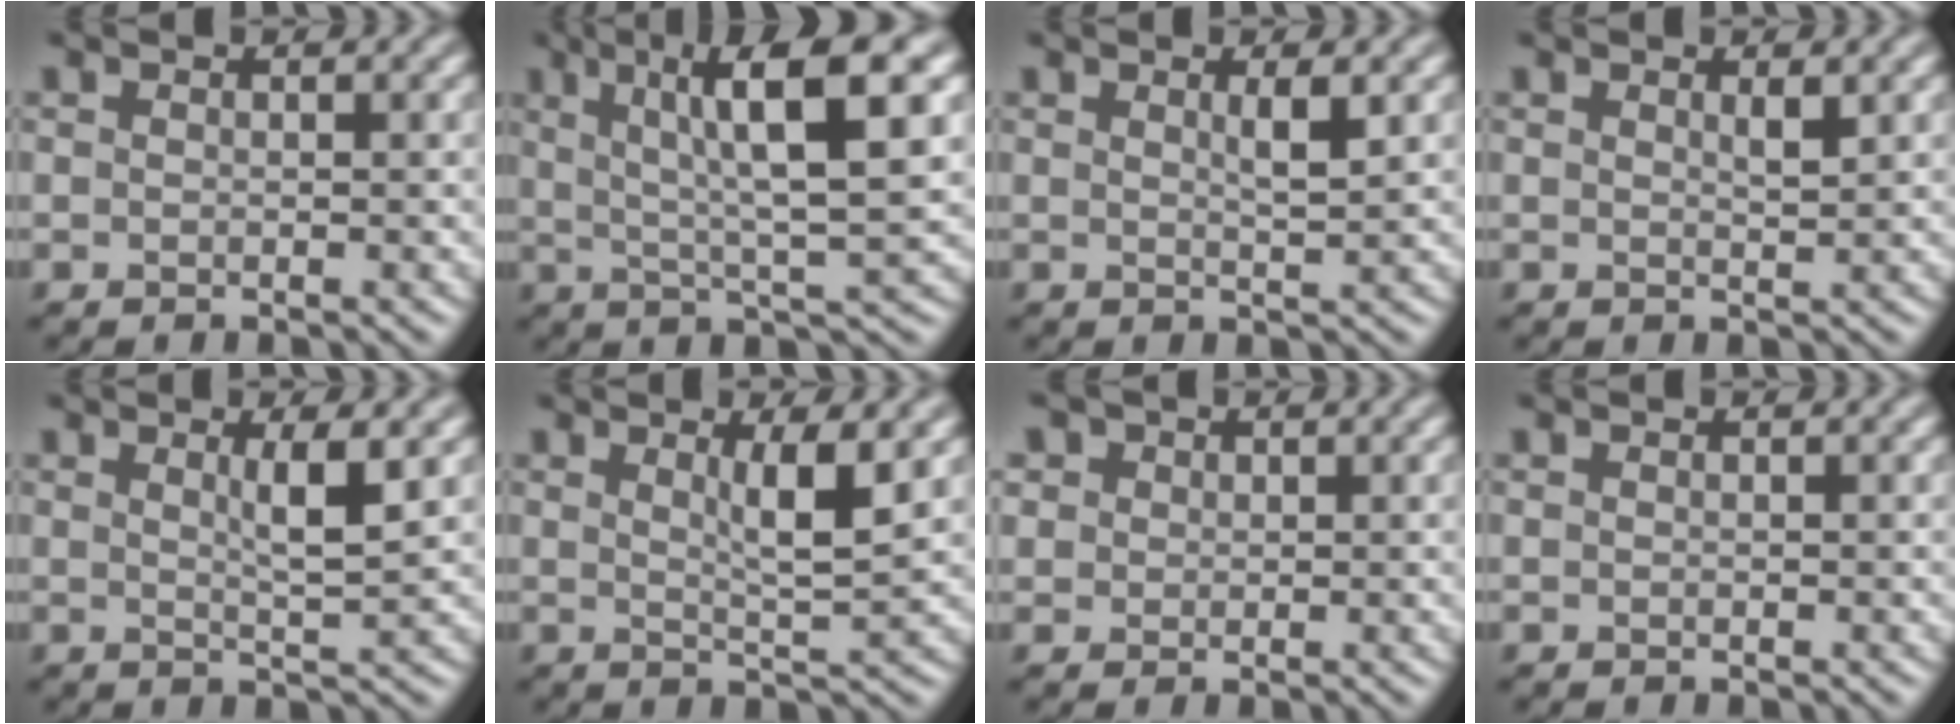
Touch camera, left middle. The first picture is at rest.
{"total": 9.3, "force": [3.2, 1.8, 8.5], "torque": [-0.119, 0.016, 0.051]}
{"total": 1.7, "force": [0.8, 0.2, 1.4], "torque": [-0.022, 0.001, 0.011]}
{"total": 0.9, "force": [0.8, 0.1, 0.5], "torque": [-0.009, 0.000, 0.011]}
{"total": 2.7, "force": [1.1, 0.4, 2.4], "torque": [-0.035, 0.000, 0.017]}
{"total": 3.2, "force": [1.3, 0.5, 2.9], "torque": [-0.044, -0.005, 0.023]}
{"total": 2.8, "force": [1.7, 2.1, 0.6], "torque": [-0.026, 0.010, 0.025]}
{"total": 0.0}